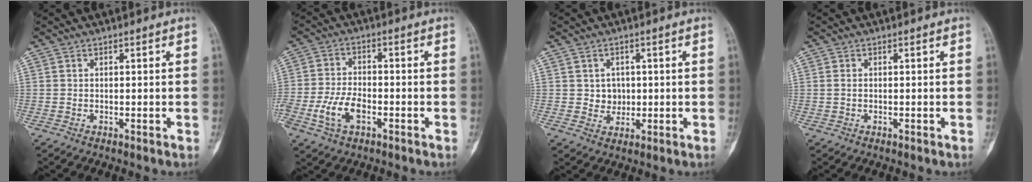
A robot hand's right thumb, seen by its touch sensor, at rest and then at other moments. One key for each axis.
{"total": 7.5, "fx": -2.9, "fy": 4.2, "fz": 5.5, "tx": -0.116, "ty": 0.015, "tz": -0.056}
{"total": 3.5, "fx": 0.3, "fy": 3.1, "fz": 1.4, "tx": -0.001, "ty": 0.002, "tz": 0.008}
{"total": 1.0, "fx": 0.1, "fy": 0.7, "fz": 0.7, "tx": -0.015, "ty": 0.001, "tz": 0.002}